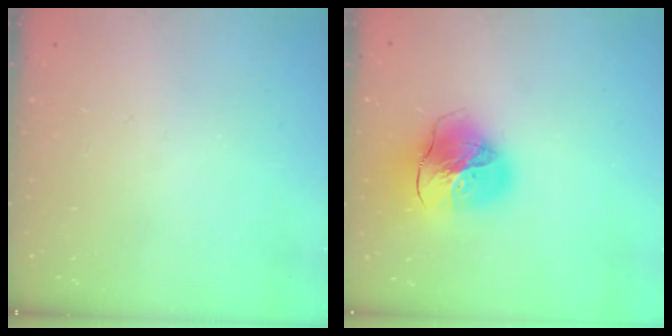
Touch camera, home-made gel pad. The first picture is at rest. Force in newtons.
{"total": 19.2, "press": 19.0, "slide": 2.1}